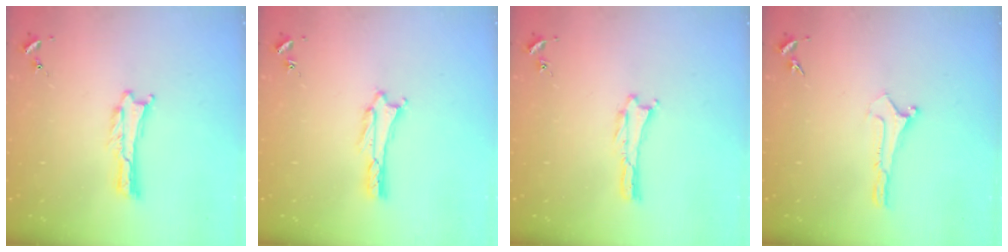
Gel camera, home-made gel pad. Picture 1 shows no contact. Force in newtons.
{"total": 1.8, "press": 1.8, "slide": 0.2}
{"total": 0.0}
{"total": 0.0}